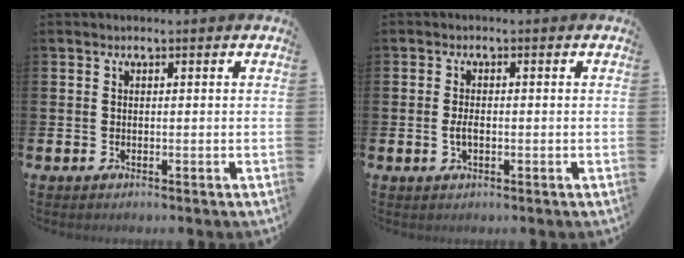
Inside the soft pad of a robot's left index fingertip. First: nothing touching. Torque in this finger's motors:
{"motor_torque": [0.45, 0.15, 0.03, 0.07]}